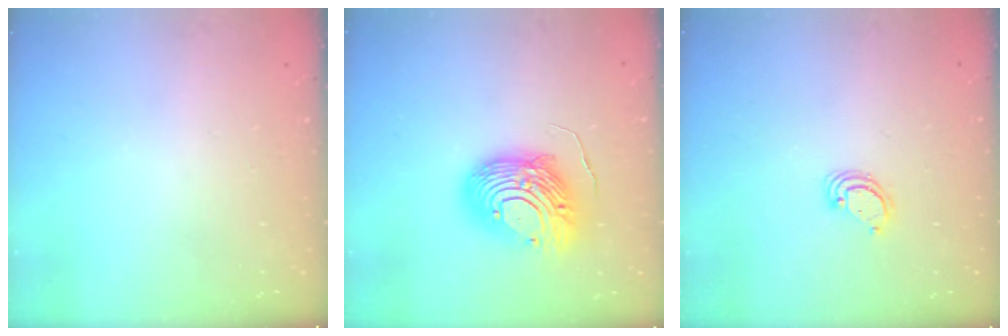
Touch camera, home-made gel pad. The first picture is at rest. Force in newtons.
{"total": 19.1, "press": 19.0, "slide": 1.8}
{"total": 4.1, "press": 4.1, "slide": 0.2}